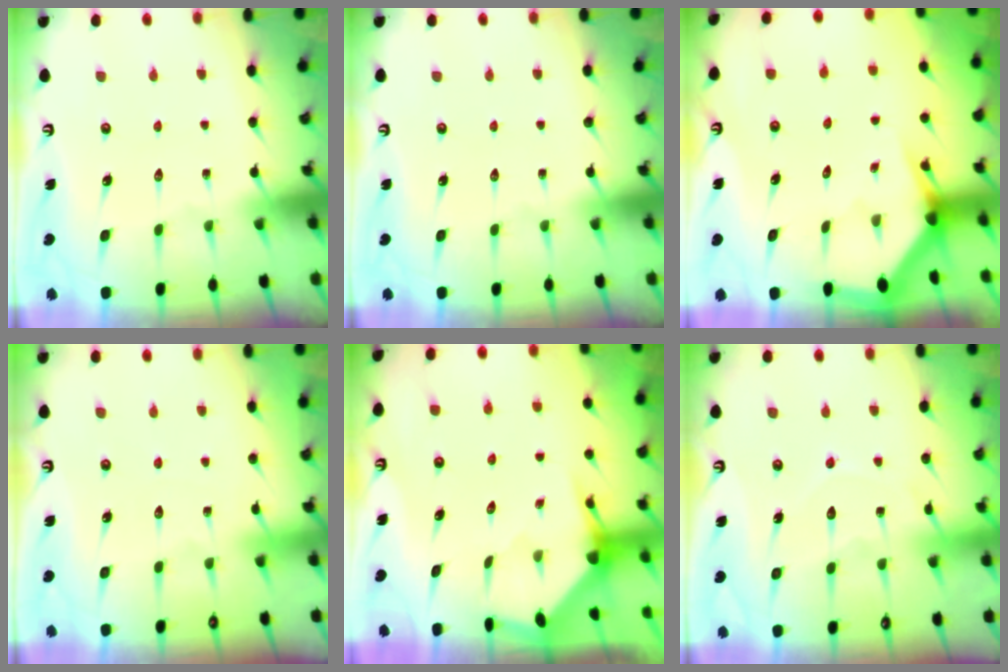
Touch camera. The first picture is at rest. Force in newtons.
{"total": 0.0}
{"total": 2.7, "press": 2.7, "slide": 0.0}
{"total": 2.9, "press": 2.9, "slide": 0.3}
{"total": 3.3, "press": 3.3, "slide": 0.3}
{"total": 7.2, "press": 7.1, "slide": 0.8}